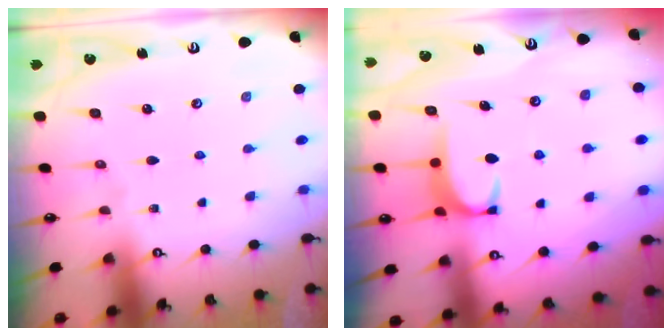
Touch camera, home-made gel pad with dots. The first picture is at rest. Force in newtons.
{"total": 1.9, "press": 1.8, "slide": 0.4}